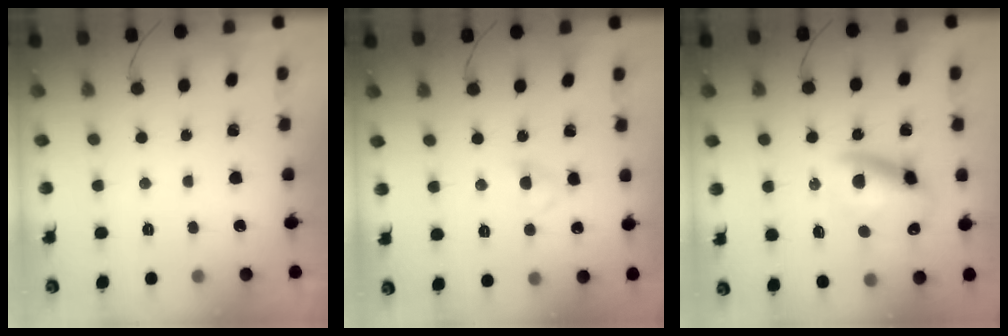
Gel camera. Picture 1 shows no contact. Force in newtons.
{"total": 2.8, "press": 2.7, "slide": 0.8}
{"total": 13.9, "press": 13.5, "slide": 3.1}